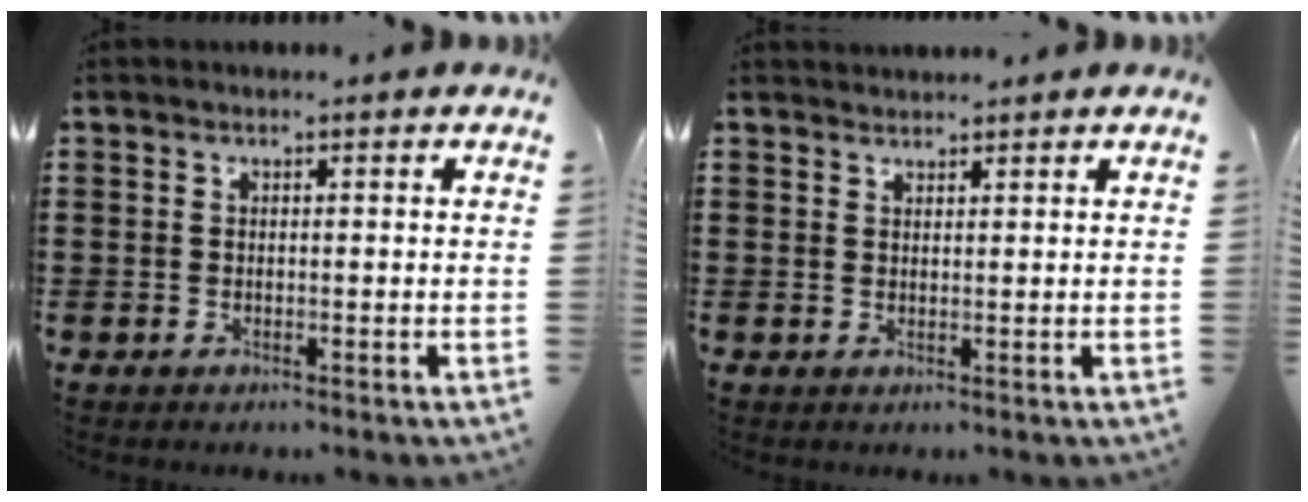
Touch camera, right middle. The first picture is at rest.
{"total": 1.3, "force": [1.3, 0.2, -0.1], "torque": [-0.002, 0.001, 0.026]}